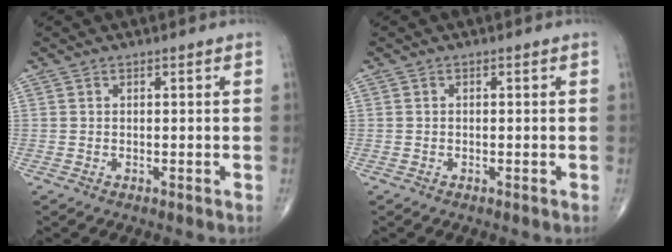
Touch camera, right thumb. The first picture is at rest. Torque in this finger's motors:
{"motor_torque": [-0.20, -0.07, 0.04, 0.13, 0.01]}